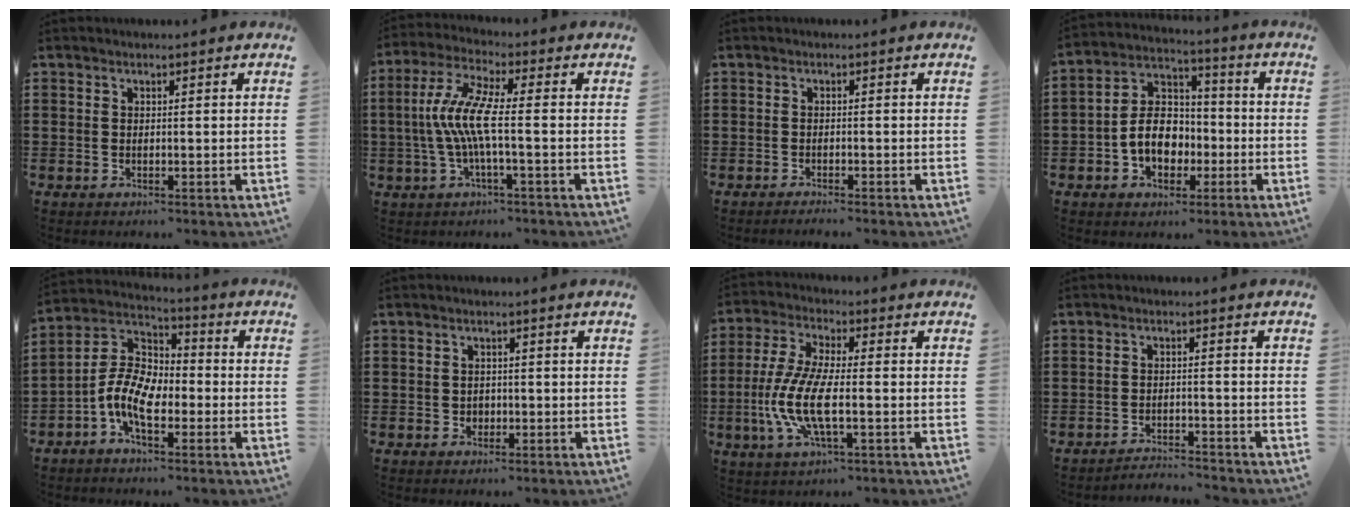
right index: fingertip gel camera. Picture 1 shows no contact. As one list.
[{"total": 8.7, "force": [-1.2, 1.0, 8.6], "torque": [-0.194, -0.016, -0.033]}, {"total": 0.9, "force": [-0.9, -0.1, 0.2], "torque": [-0.006, 0.000, -0.018]}, {"total": 8.8, "force": [-2.1, 6.5, 5.6], "torque": [-0.110, 0.010, -0.043]}, {"total": 9.3, "force": [-3.4, 4.8, 7.2], "torque": [-0.183, -0.007, -0.076]}, {"total": 1.7, "force": [-0.3, 1.6, 0.3], "torque": [-0.012, 0.004, -0.010]}, {"total": 9.4, "force": [-2.7, 2.9, 8.6], "torque": [-0.198, -0.016, -0.056]}, {"total": 2.7, "force": [-2.7, 0.0, 0.1], "torque": [-0.009, 0.000, -0.058]}]